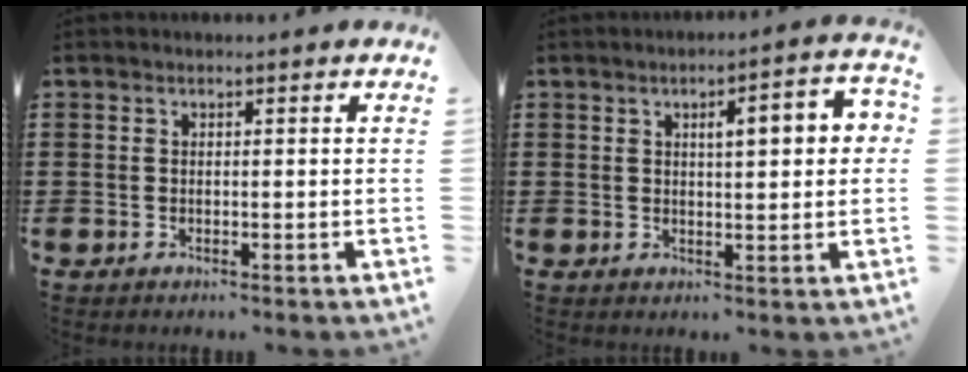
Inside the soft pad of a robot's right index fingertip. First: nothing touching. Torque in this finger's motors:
{"motor_torque": [1.15, -0.33, 0.22, 0.09]}